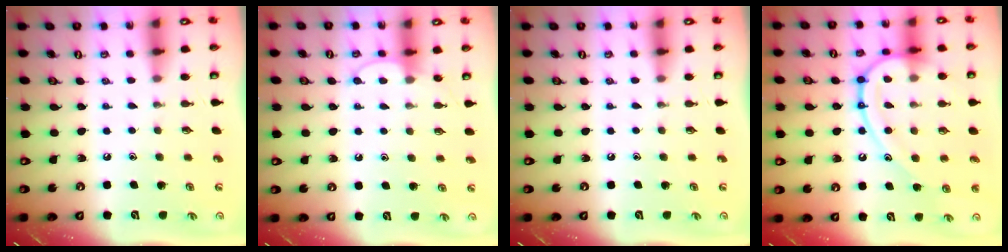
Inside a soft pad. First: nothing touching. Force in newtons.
{"total": 6.7, "press": 6.6, "slide": 0.6}
{"total": 0.0}
{"total": 16.4, "press": 16.3, "slide": 1.4}